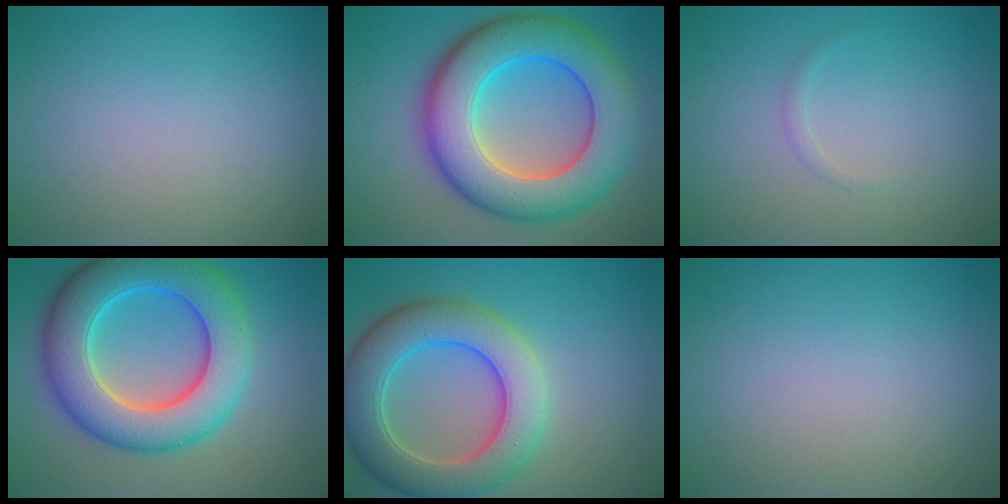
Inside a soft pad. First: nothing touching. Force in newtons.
{"total": 11.9, "press": 11.9, "slide": 0.1}
{"total": 0.6, "press": 0.6, "slide": 0.1}
{"total": 10.6, "press": 10.6, "slide": 0.2}
{"total": 8.3, "press": 8.3, "slide": 0.3}
{"total": 0.0}